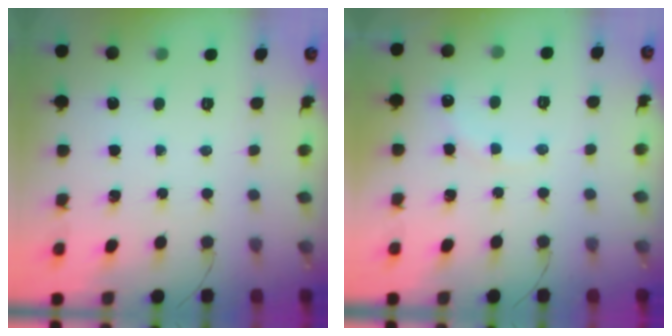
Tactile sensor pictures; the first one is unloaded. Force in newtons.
{"total": 8.1, "press": 8.0, "slide": 1.7}